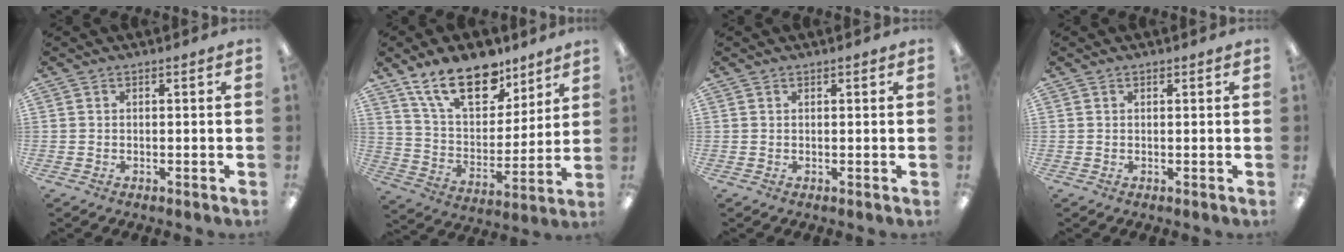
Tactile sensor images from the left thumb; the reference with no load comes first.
{"total": 19.1, "force": [13.3, 9.4, 10.1], "torque": [-0.176, -0.064, 0.237]}
{"total": 0.7, "force": [0.5, 0.4, 0.2], "torque": [-0.004, 0.001, 0.010]}
{"total": 0.7, "force": [0.6, 0.3, 0.2], "torque": [0.003, -0.003, 0.009]}